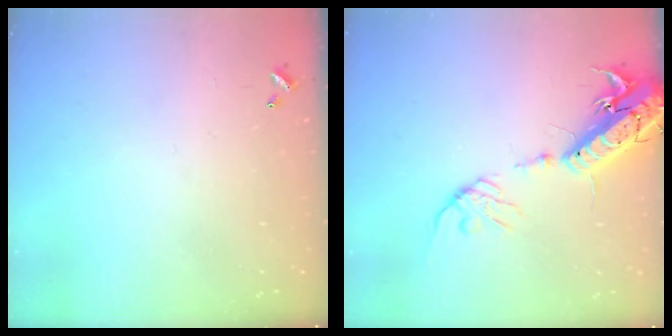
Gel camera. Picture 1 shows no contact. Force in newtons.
{"total": 18.1, "press": 17.7, "slide": 3.8}